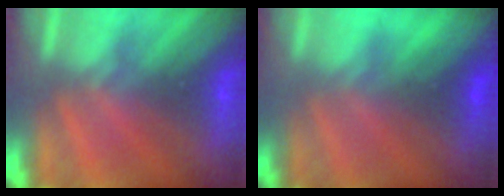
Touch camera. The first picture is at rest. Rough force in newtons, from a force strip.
{"total": 3.5}